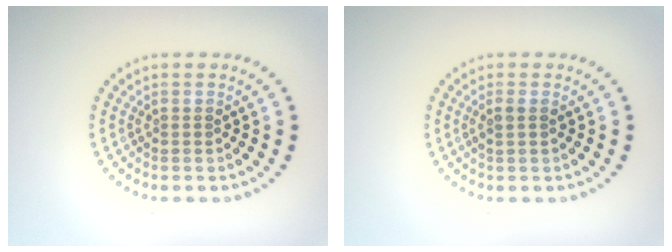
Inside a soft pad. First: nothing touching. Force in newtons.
{"total": 1.1, "press": 1.0, "slide": 0.6}